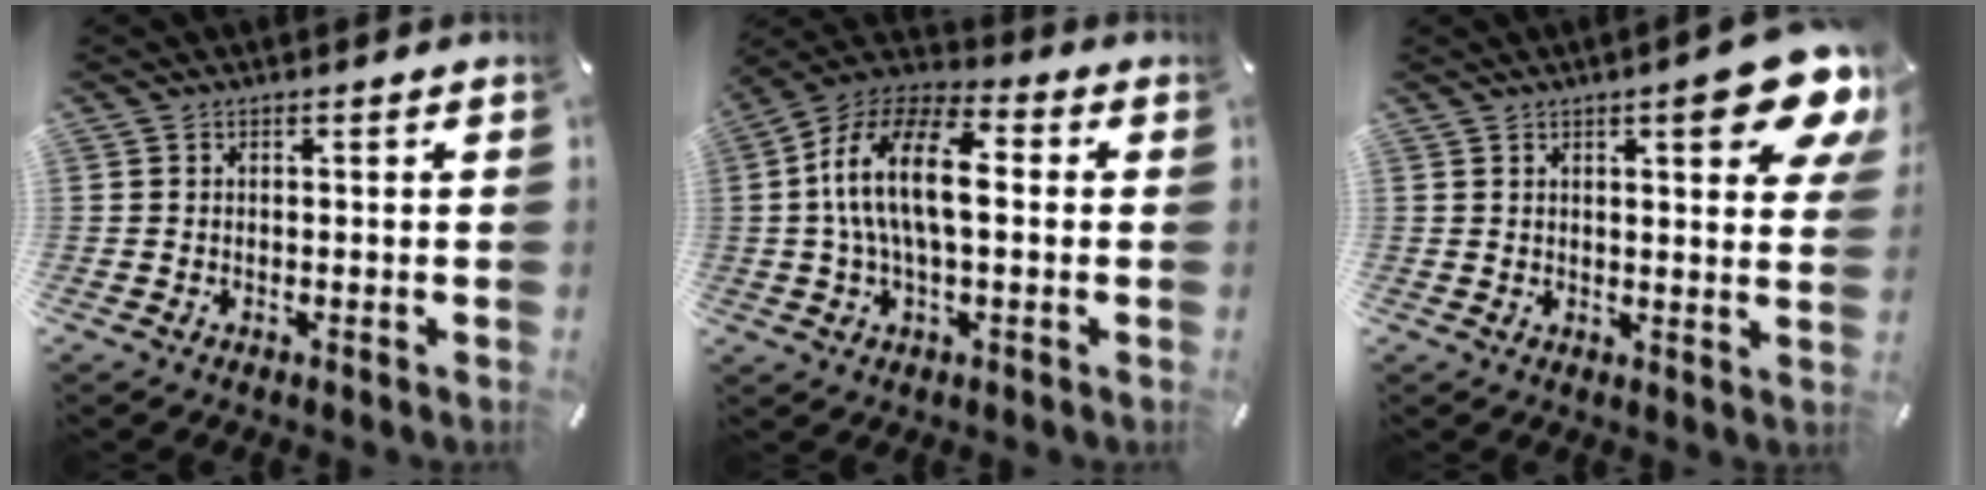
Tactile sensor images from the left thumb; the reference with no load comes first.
{"total": 15.4, "force": [0.6, 8.1, 13.0], "torque": [-0.273, 0.008, 0.008]}
{"total": 12.9, "force": [6.5, 3.1, 10.7], "torque": [-0.135, -0.040, 0.099]}